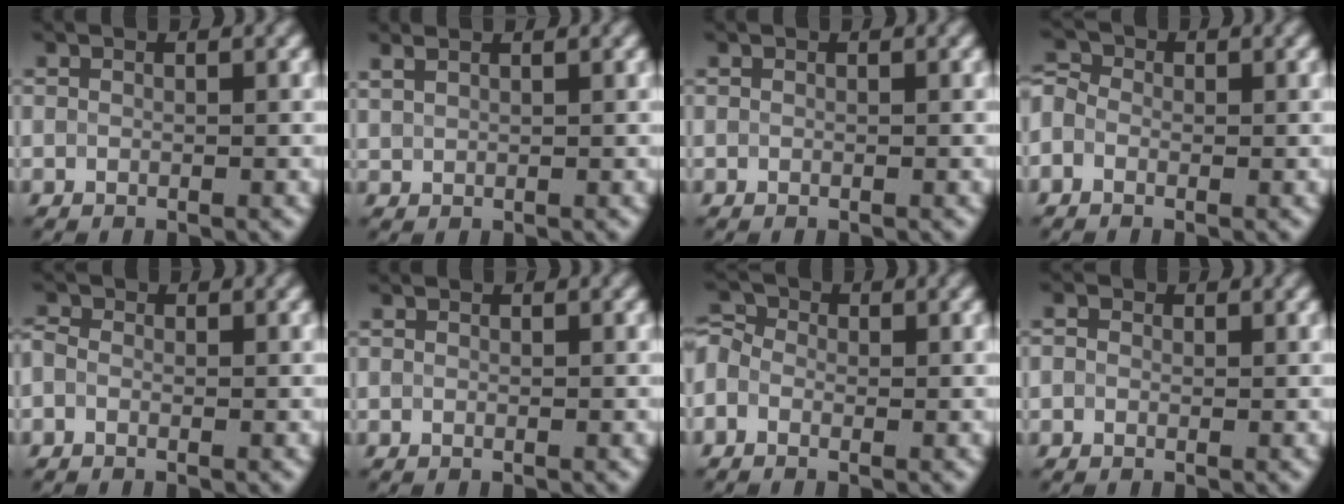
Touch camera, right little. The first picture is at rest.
{"total": 1.9, "force": [1.6, 0.6, 0.8], "torque": [-0.018, 0.007, 0.026]}
{"total": 0.0}
{"total": 2.3, "force": [-0.4, 2.0, 1.1], "torque": [-0.018, 0.011, -0.026]}
{"total": 1.1, "force": [-0.3, 0.9, 0.6], "torque": [-0.020, -0.002, -0.016]}
{"total": 0.0}
{"total": 2.7, "force": [-0.5, 2.3, 1.4], "torque": [-0.022, 0.015, -0.027]}
{"total": 0.8, "force": [0.2, 0.7, 0.4], "torque": [-0.006, -0.003, -0.004]}